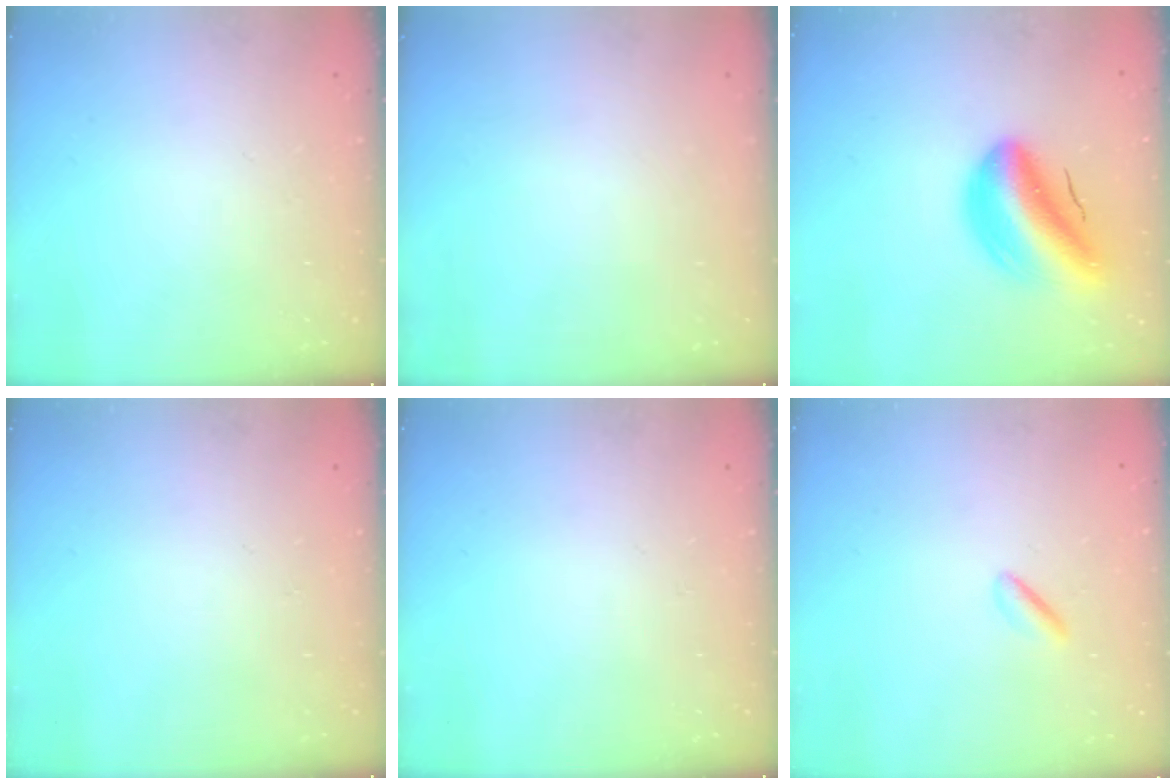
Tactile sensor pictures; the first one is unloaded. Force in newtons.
{"total": 0.0}
{"total": 13.7, "press": 13.1, "slide": 3.8}
{"total": 0.0}
{"total": 0.0}
{"total": 0.9, "press": 0.6, "slide": 0.7}